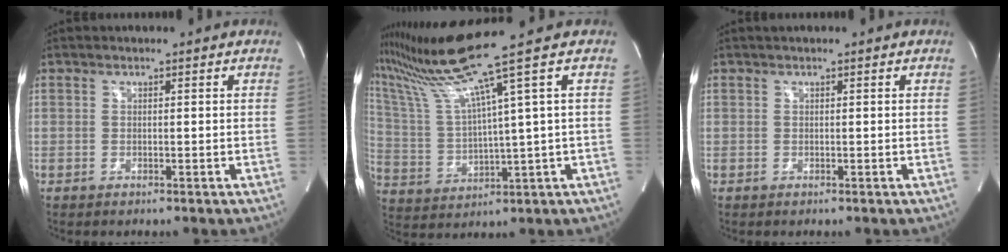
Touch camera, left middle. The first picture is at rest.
{"total": 12.6, "force": [9.2, -4.2, 7.4], "torque": [-0.151, -0.028, 0.180]}
{"total": 0.5, "force": [0.4, -0.1, 0.3], "torque": [-0.010, 0.016, 0.009]}